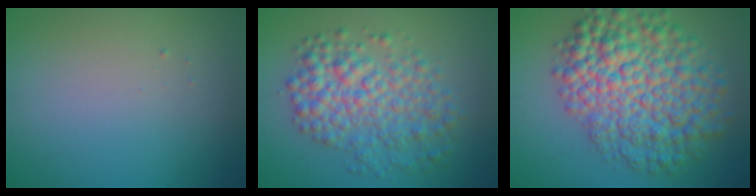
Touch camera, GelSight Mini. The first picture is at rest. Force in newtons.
{"total": 5.6, "press": 5.6, "slide": 0.1}
{"total": 9.7, "press": 9.7, "slide": 0.3}